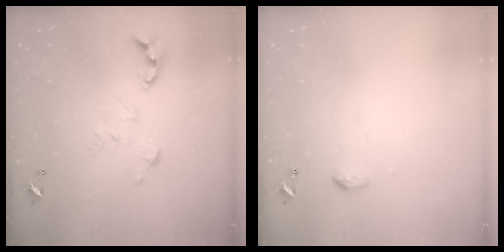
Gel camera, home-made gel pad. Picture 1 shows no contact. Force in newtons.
{"total": 4.1, "press": 4.1, "slide": 0.6}